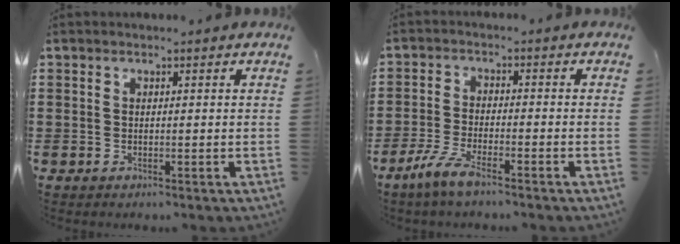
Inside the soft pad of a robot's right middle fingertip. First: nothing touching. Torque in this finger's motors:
{"motor_torque": [1.38, -0.43, 0.21, 0.07]}